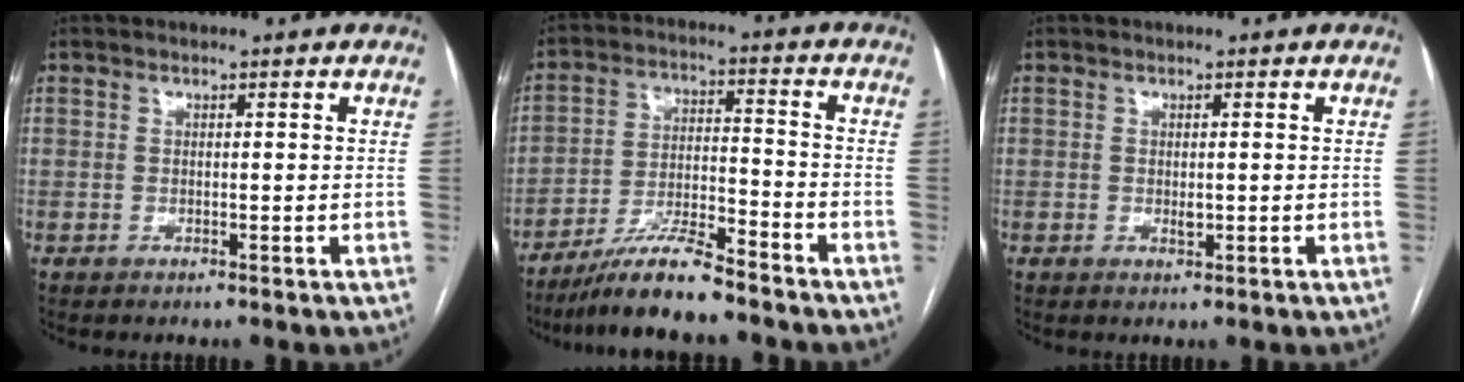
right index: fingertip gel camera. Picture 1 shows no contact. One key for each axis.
{"total": 9.6, "fx": -8.2, "fy": 0.8, "fz": 4.9, "tx": -0.090, "ty": -0.007, "tz": -0.149}
{"total": 1.1, "fx": -0.1, "fy": 0.4, "fz": 1.0, "tx": -0.019, "ty": -0.002, "tz": 0.000}